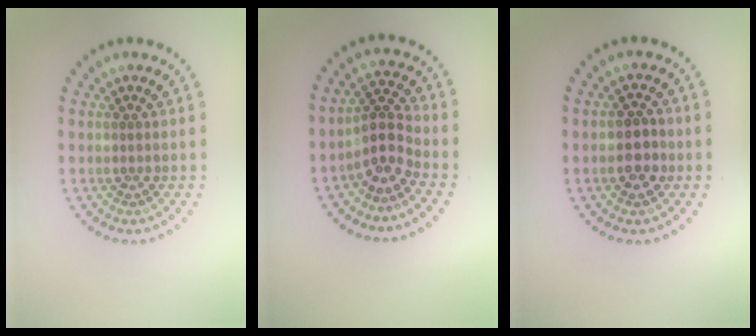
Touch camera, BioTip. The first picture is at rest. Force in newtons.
{"total": 2.9, "press": 2.2, "slide": 1.9}
{"total": 2.5, "press": 2.5, "slide": 0.3}